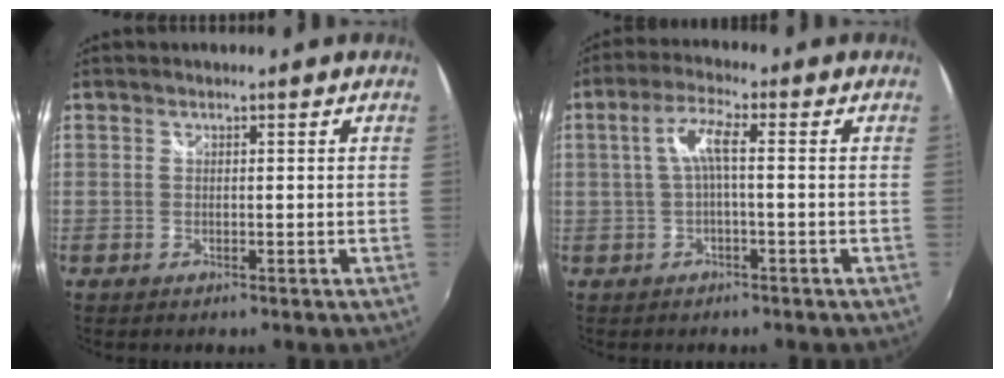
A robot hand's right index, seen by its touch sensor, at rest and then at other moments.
{"total": 4.8, "force": [-0.3, 0.7, 4.8], "torque": [-0.097, 0.009, -0.002]}